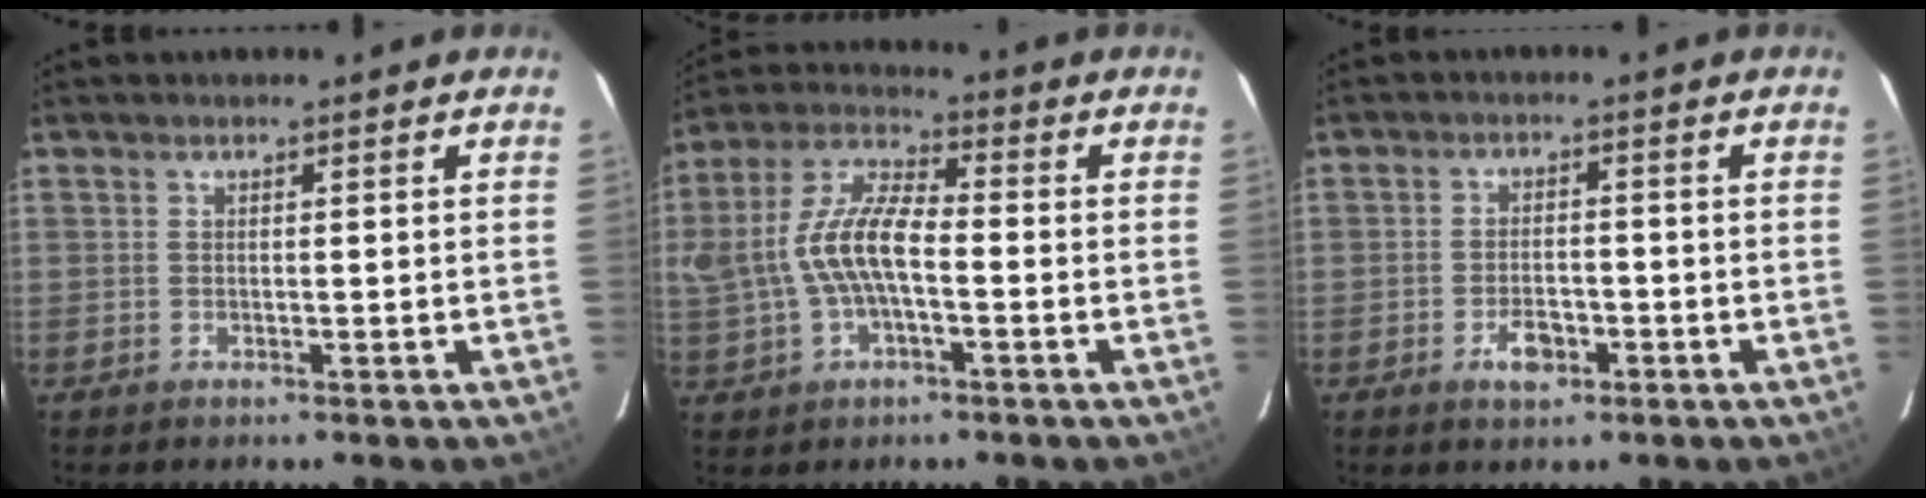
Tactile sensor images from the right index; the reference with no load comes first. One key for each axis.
{"total": 12.6, "fx": -1.4, "fy": 5.5, "fz": 11.3, "tx": -0.236, "ty": 0.015, "tz": -0.023}
{"total": 4.4, "fx": -2.2, "fy": 2.5, "fz": 2.9, "tx": -0.056, "ty": 0.002, "tz": -0.035}